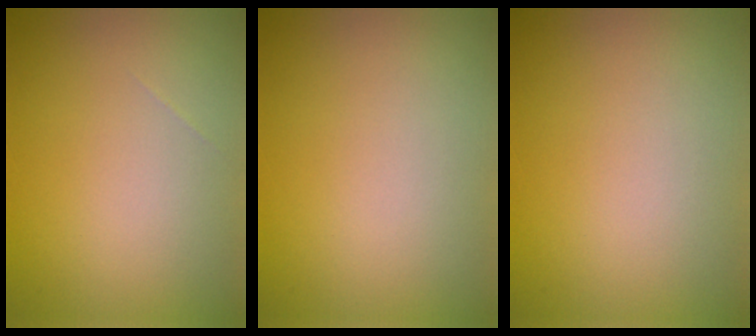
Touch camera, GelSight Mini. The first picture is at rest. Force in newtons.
{"total": 0.0}
{"total": 0.0}